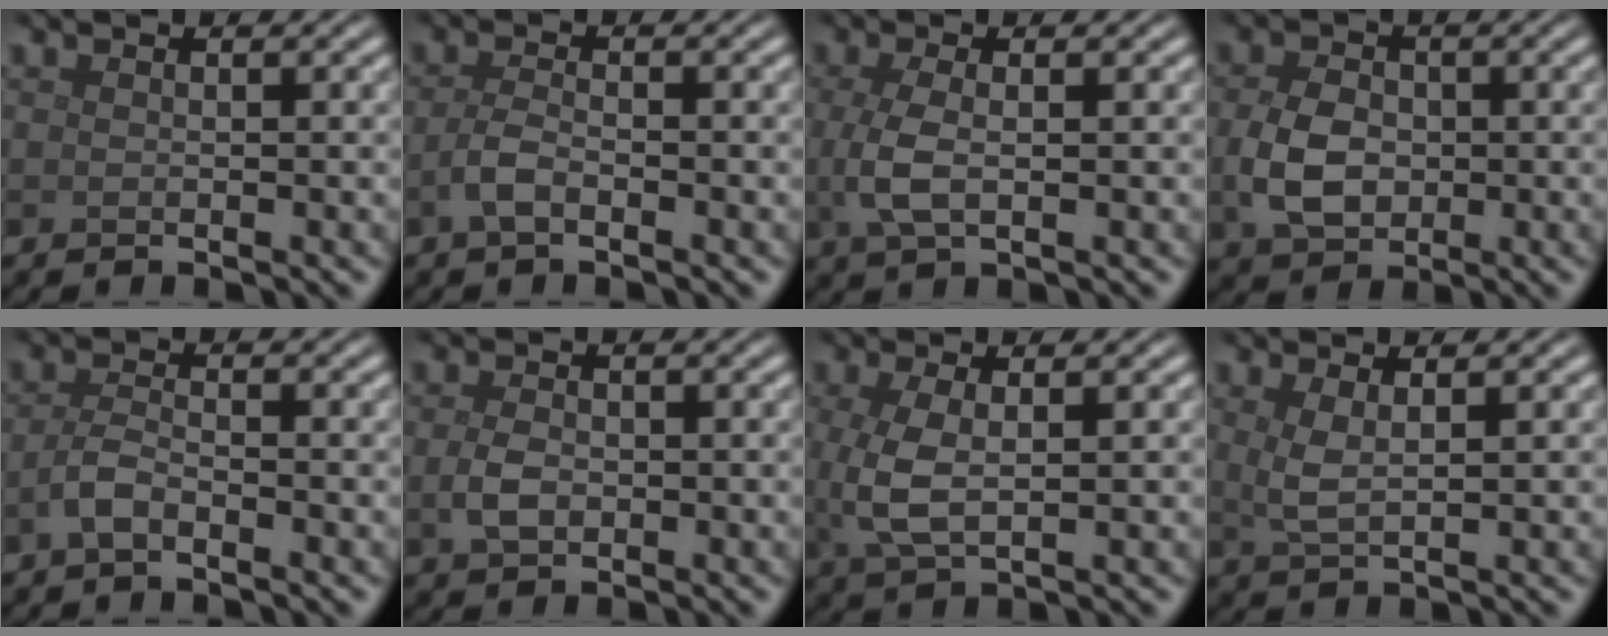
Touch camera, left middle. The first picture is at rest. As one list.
[{"total": 1.9, "force": [-0.9, 0.7, 1.5], "torque": [-0.034, 0.002, -0.022]}, {"total": 3.0, "force": [0.0, 1.3, 2.8], "torque": [-0.068, -0.002, -0.001]}, {"total": 4.3, "force": [-0.4, 3.2, 2.8], "torque": [-0.064, -0.004, -0.008]}, {"total": 2.0, "force": [-1.1, 0.7, 1.5], "torque": [-0.033, 0.003, -0.027]}, {"total": 2.0, "force": [-0.3, 1.4, 1.5], "torque": [-0.035, -0.002, -0.005]}, {"total": 3.8, "force": [0.3, 1.6, 3.4], "torque": [-0.087, 0.000, 0.007]}, {"total": 2.1, "force": [0.8, 0.6, 1.9], "torque": [-0.040, -0.003, 0.018]}]